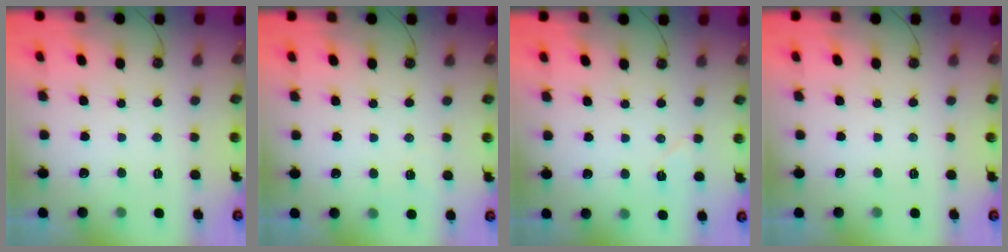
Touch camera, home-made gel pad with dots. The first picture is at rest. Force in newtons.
{"total": 3.7, "press": 2.6, "slide": 2.6}
{"total": 5.6, "press": 4.9, "slide": 2.7}
{"total": 0.0}